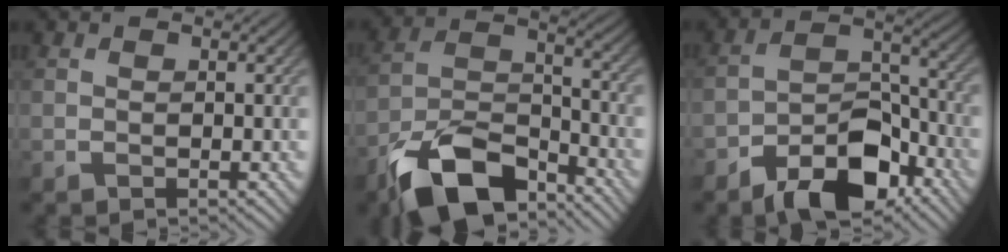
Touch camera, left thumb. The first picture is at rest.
{"total": 12.8, "force": [-9.3, 5.4, 7.1], "torque": [-0.138, -0.005, -0.184]}
{"total": 10.7, "force": [-7.2, 5.0, 6.2], "torque": [-0.093, 0.006, -0.140]}